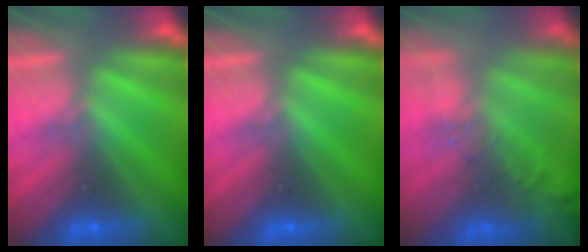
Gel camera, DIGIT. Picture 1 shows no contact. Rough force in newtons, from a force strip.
{"total": 0.0}
{"total": 9.9}